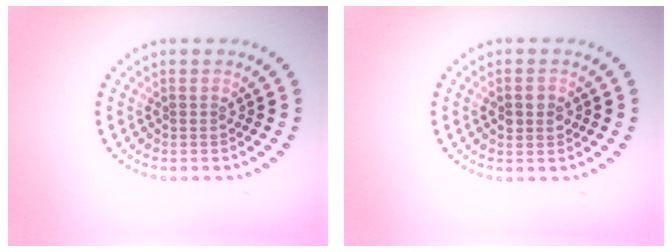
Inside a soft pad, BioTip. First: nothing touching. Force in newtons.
{"total": 2.3, "press": 2.3, "slide": 0.1}